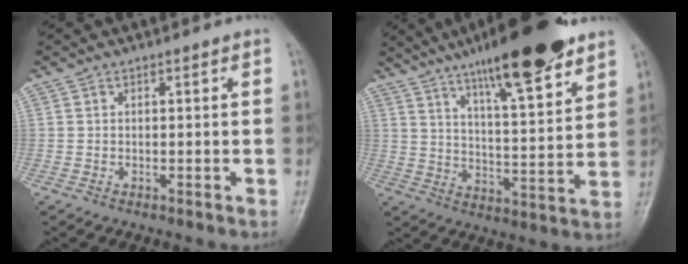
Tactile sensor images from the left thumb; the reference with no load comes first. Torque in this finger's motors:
{"motor_torque": [2.36, 0.79, 1.56, -1.22, 0.45]}